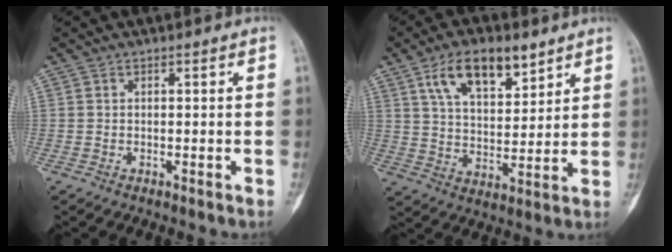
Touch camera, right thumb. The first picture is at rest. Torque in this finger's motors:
{"motor_torque": [-1.36, 1.65, 0.76, 0.53, 0.39]}